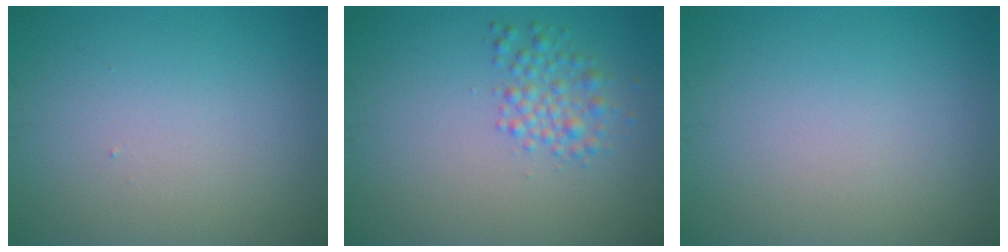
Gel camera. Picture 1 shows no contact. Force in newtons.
{"total": 2.3, "press": 2.3, "slide": 0.1}
{"total": 0.0}